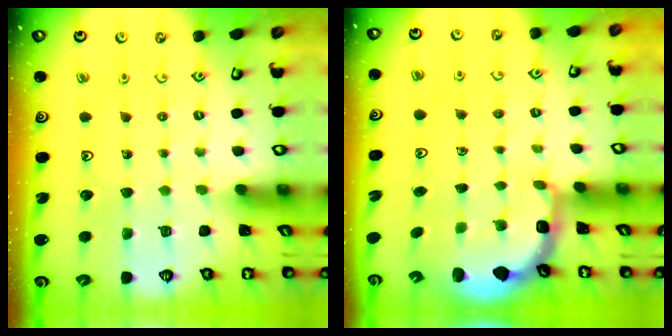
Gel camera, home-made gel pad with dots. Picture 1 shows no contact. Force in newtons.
{"total": 3.0, "press": 2.0, "slide": 2.2}